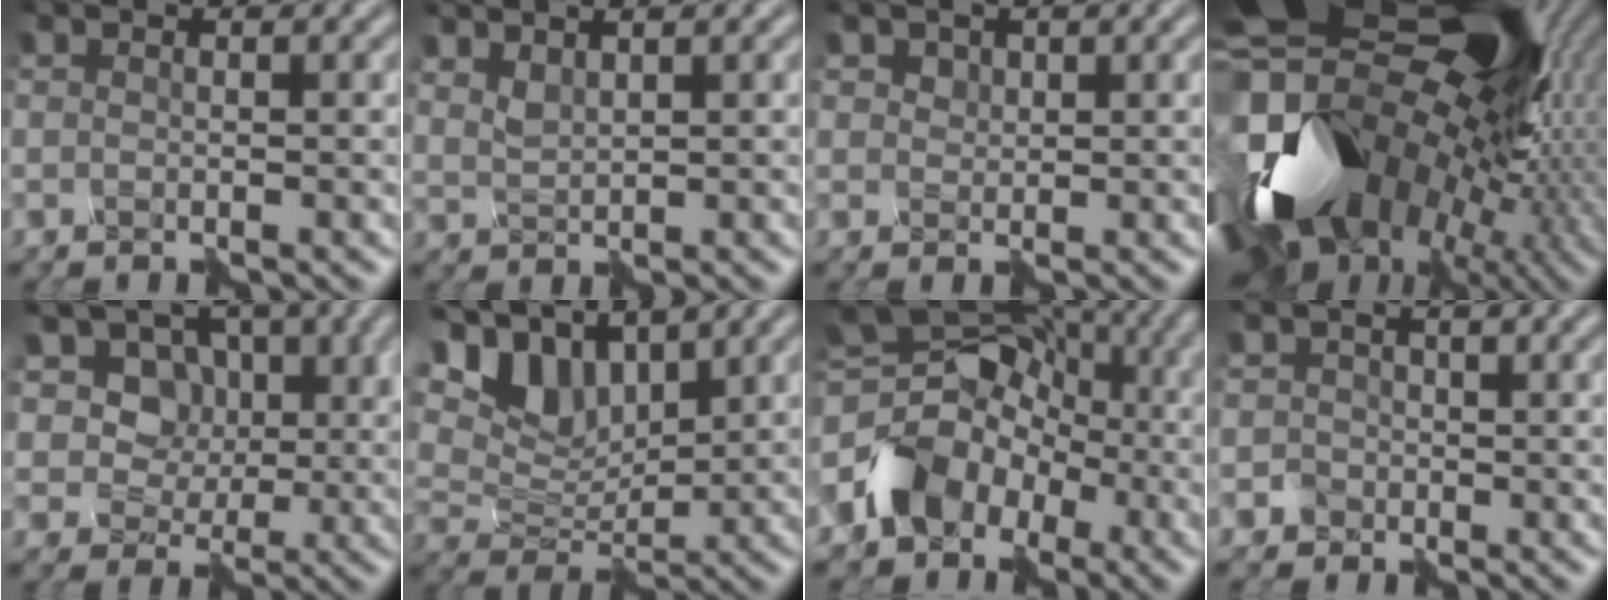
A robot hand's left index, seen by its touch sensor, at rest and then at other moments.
{"total": 1.9, "force": [1.7, -0.3, -0.9], "torque": [0.006, 0.004, 0.041]}
{"total": 1.4, "force": [1.0, 0.9, -0.4], "torque": [0.006, 0.006, 0.018]}
{"total": 19.4, "force": [-1.1, 13.6, 13.8], "torque": [-0.266, -0.046, 0.009]}
{"total": 10.7, "force": [6.1, 7.5, 4.7], "torque": [-0.078, 0.013, 0.092]}
{"total": 6.9, "force": [5.0, 3.7, 3.1], "torque": [-0.079, 0.013, 0.090]}
{"total": 6.3, "force": [-2.0, 5.2, 3.0], "torque": [-0.052, 0.006, -0.040]}
{"total": 2.0, "force": [0.2, 1.8, -0.9], "torque": [0.029, 0.015, -0.015]}